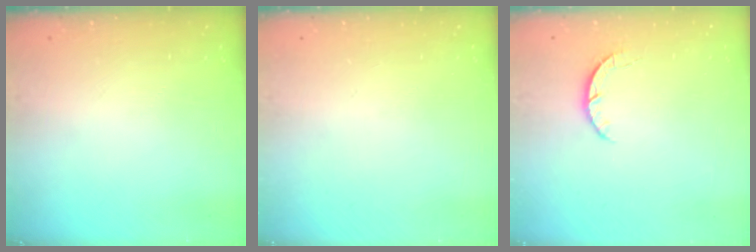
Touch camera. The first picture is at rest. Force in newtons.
{"total": 0.0}
{"total": 3.4, "press": 3.4, "slide": 0.6}